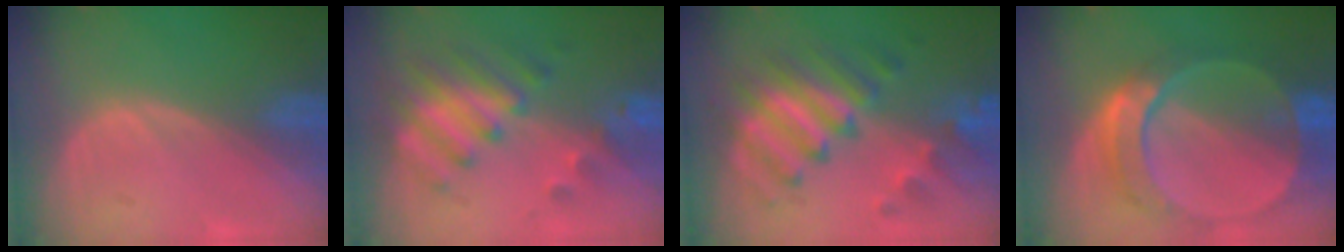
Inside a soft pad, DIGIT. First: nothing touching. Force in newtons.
{"total": 8.3, "press": 7.3, "slide": 4.1}
{"total": 8.6, "press": 8.6, "slide": 0.3}
{"total": 9.8, "press": 8.4, "slide": 4.9}